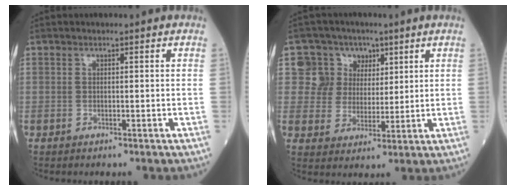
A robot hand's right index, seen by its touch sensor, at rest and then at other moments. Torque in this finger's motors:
{"motor_torque": [0.12, 0.14, 0.00, 0.01]}